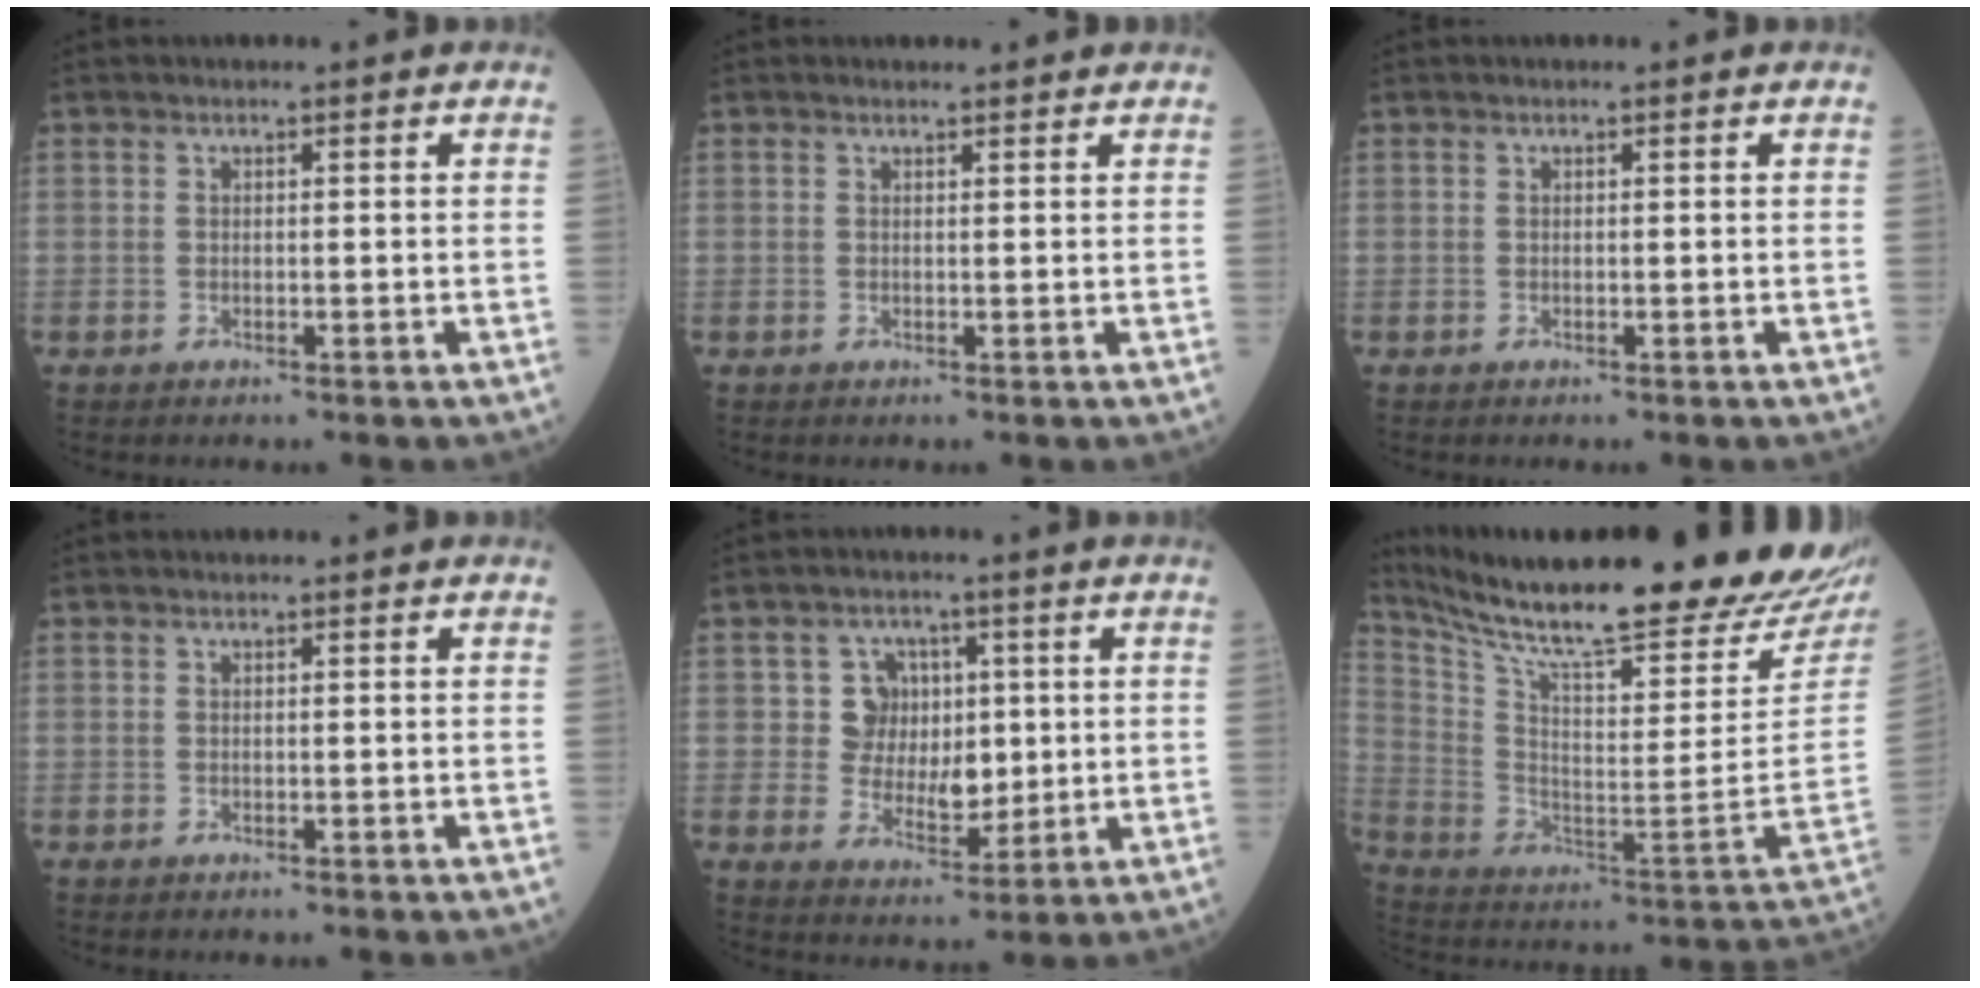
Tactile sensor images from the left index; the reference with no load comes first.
{"total": 1.6, "force": [1.6, 0.2, 0.2], "torque": [-0.014, 0.002, 0.020]}
{"total": 0.0}
{"total": 0.0}
{"total": 6.6, "force": [1.6, 6.1, 2.2], "torque": [-0.032, 0.009, 0.033]}
{"total": 31.5, "force": [27.1, 2.3, 15.9], "torque": [-0.285, -0.098, 0.392]}